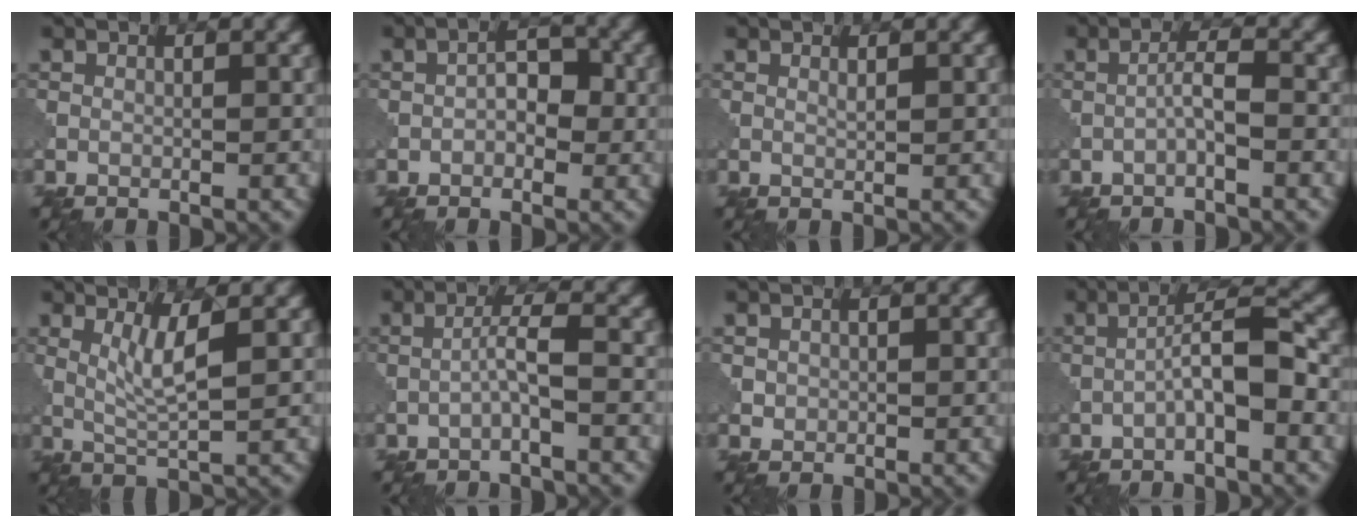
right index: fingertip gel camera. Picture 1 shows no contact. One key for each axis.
{"total": 2.6, "fx": -0.4, "fy": 1.6, "fz": 2.0, "tx": -0.029, "ty": 0.006, "tz": -0.012}
{"total": 0.5, "fx": 0.3, "fy": 0.1, "fz": 0.4, "tx": -0.009, "ty": -0.001, "tz": 0.006}
{"total": 1.9, "fx": -0.8, "fy": 0.2, "fz": 1.7, "tx": -0.034, "ty": 0.010, "tz": -0.019}
{"total": 3.1, "fx": 0.9, "fy": 0.5, "fz": 2.9, "tx": -0.060, "ty": -0.007, "tz": 0.024}
{"total": 2.2, "fx": -0.8, "fy": 0.0, "fz": 2.1, "tx": -0.041, "ty": 0.012, "tz": -0.021}
{"total": 0.9, "fx": 0.1, "fy": 0.8, "fz": 0.2, "tx": 0.001, "ty": -0.003, "tz": 0.003}
{"total": 4.4, "fx": -1.3, "fy": 0.9, "fz": 4.1, "tx": -0.070, "ty": 0.017, "tz": -0.031}